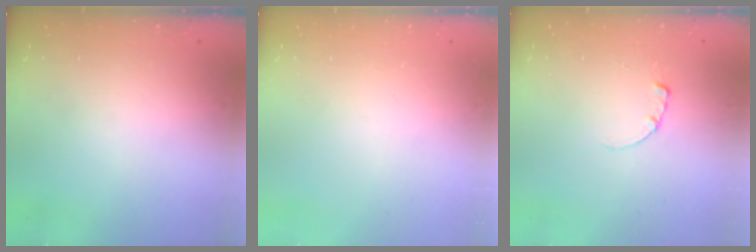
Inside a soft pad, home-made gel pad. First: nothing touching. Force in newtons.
{"total": 0.0}
{"total": 0.6, "press": 0.5, "slide": 0.2}